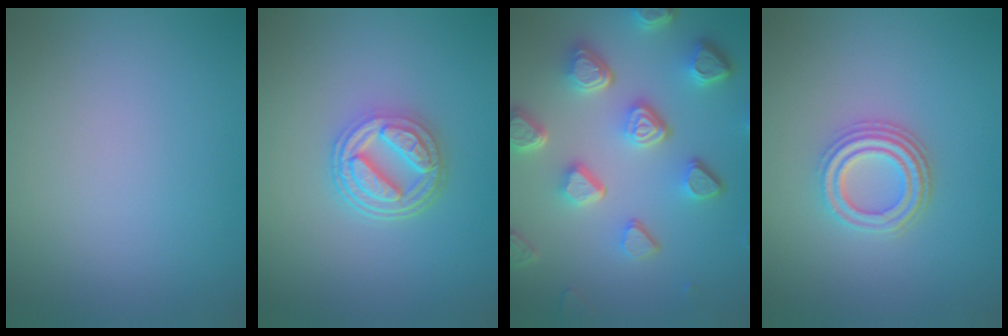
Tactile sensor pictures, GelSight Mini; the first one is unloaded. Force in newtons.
{"total": 4.8, "press": 3.8, "slide": 3.1}
{"total": 7.5, "press": 5.6, "slide": 5.0}
{"total": 3.7, "press": 3.0, "slide": 2.1}